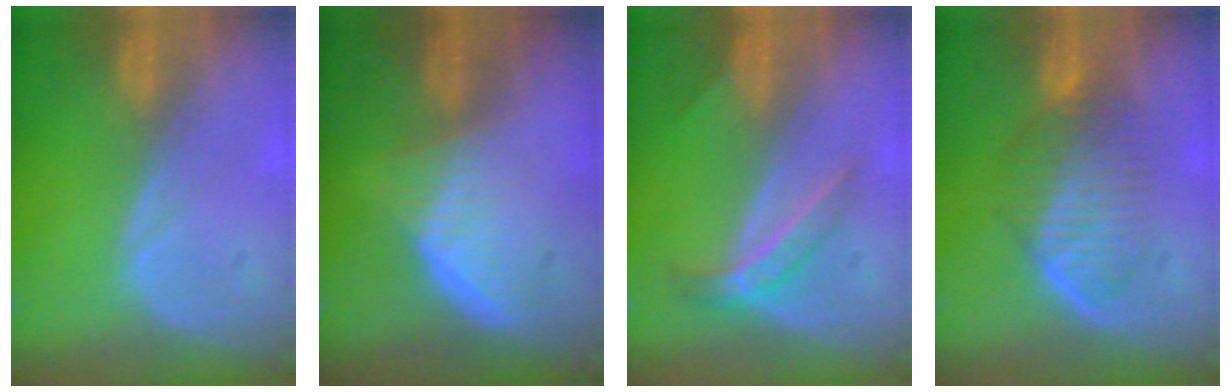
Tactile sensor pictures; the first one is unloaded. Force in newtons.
{"total": 5.8, "press": 5.6, "slide": 1.8}
{"total": 4.2, "press": 4.0, "slide": 1.1}
{"total": 6.8, "press": 6.5, "slide": 1.8}